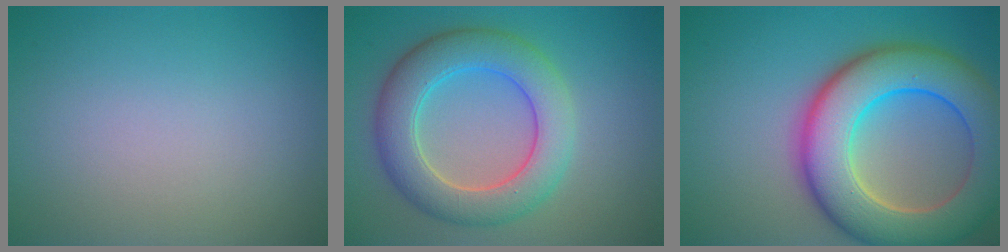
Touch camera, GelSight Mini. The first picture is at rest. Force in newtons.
{"total": 6.9, "press": 6.9, "slide": 0.2}
{"total": 11.3, "press": 11.3, "slide": 0.5}